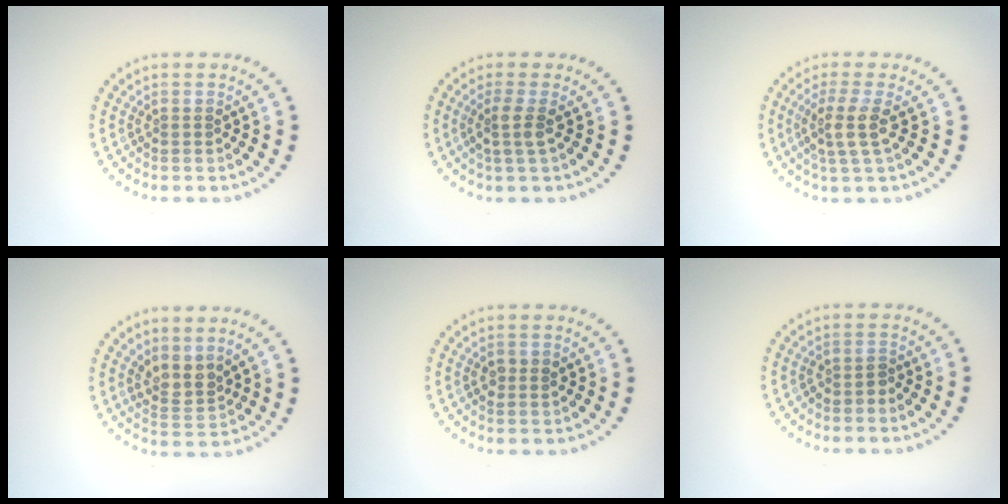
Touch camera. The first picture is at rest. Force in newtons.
{"total": 2.0, "press": 1.5, "slide": 1.2}
{"total": 2.9, "press": 2.3, "slide": 1.8}
{"total": 2.6, "press": 2.0, "slide": 1.6}
{"total": 1.5, "press": 1.5, "slide": 0.2}
{"total": 1.1, "press": 0.9, "slide": 0.5}